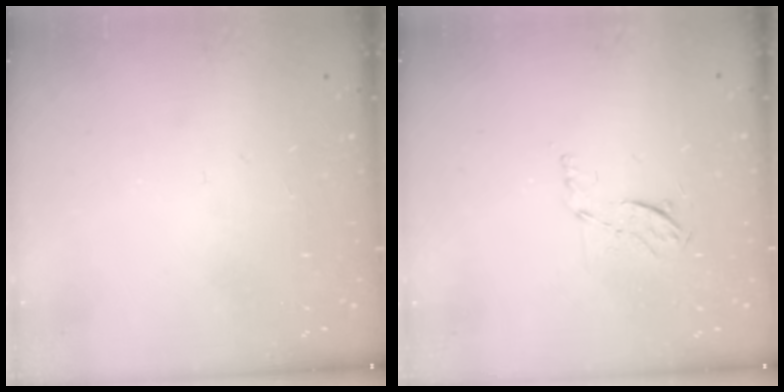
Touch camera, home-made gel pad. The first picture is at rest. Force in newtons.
{"total": 5.7, "press": 5.6, "slide": 1.2}